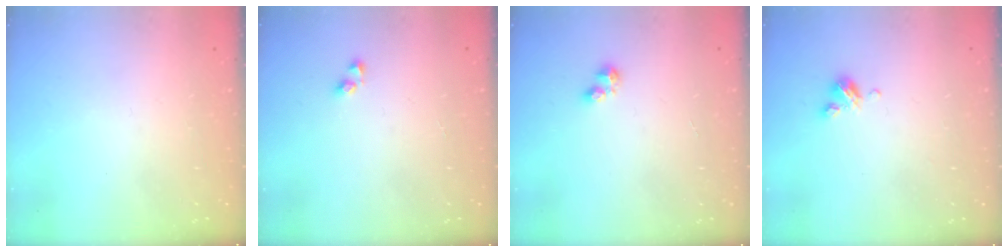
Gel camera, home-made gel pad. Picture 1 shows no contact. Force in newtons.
{"total": 2.9, "press": 2.9, "slide": 0.3}
{"total": 3.2, "press": 3.2, "slide": 0.4}
{"total": 4.0, "press": 4.0, "slide": 0.3}